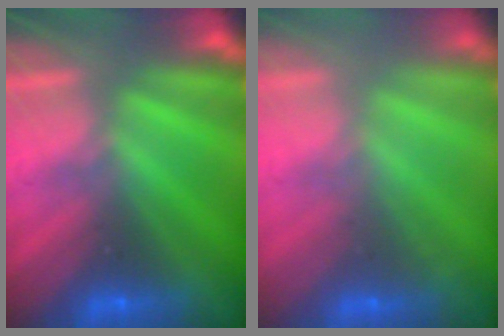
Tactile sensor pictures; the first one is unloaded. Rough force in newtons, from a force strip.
{"total": 2.4}